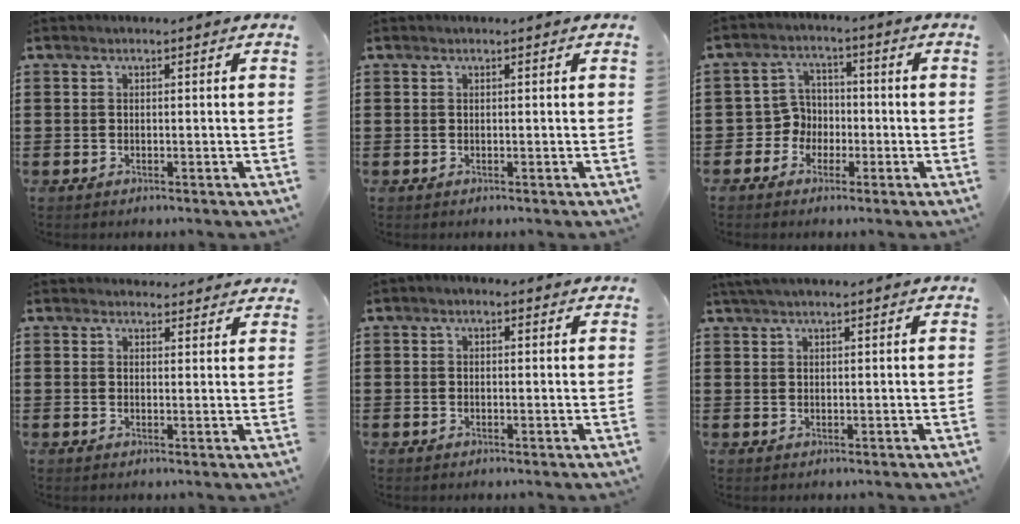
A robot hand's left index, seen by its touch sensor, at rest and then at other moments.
{"total": 0.0}
{"total": 4.6, "force": [-1.9, 4.1, 0.6], "torque": [-0.035, 0.007, -0.042]}
{"total": 2.5, "force": [2.4, 0.5, 0.0], "torque": [0.001, -0.007, 0.045]}
{"total": 0.9, "force": [0.1, 0.7, 0.6], "torque": [-0.013, 0.008, 0.001]}
{"total": 2.1, "force": [1.8, 0.2, 0.9], "torque": [-0.022, 0.004, 0.035]}